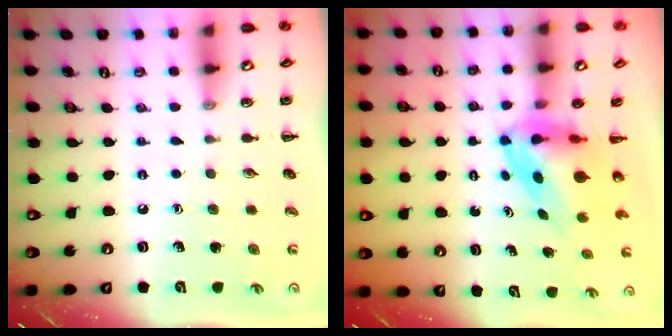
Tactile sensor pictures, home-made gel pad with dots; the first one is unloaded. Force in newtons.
{"total": 5.0, "press": 4.8, "slide": 1.5}